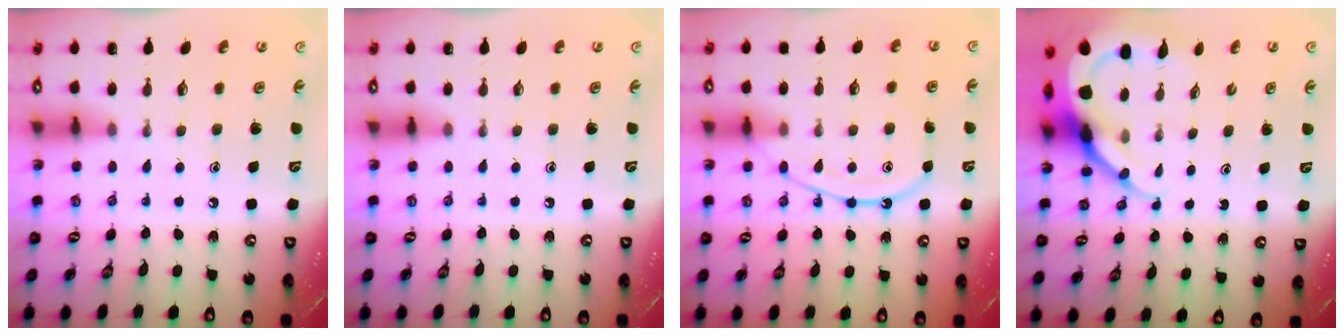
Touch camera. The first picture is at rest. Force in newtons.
{"total": 0.0}
{"total": 11.8, "press": 11.7, "slide": 0.9}
{"total": 9.7, "press": 9.7, "slide": 1.0}